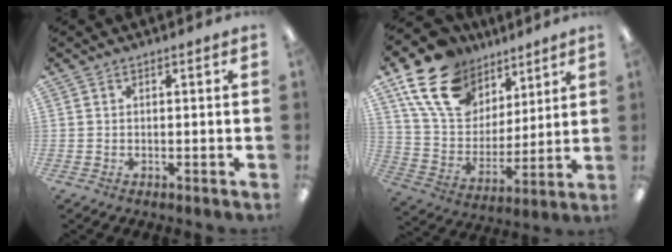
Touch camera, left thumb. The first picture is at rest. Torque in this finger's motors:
{"motor_torque": [0.57, 0.40, 1.56, -1.19, 0.15]}